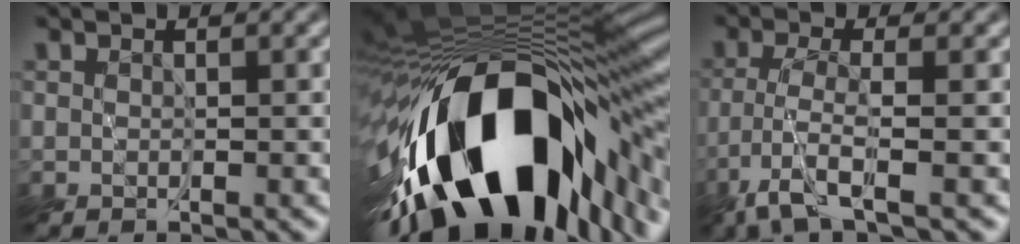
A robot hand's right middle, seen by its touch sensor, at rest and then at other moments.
{"total": 18.5, "force": [-6.9, 8.4, 14.9], "torque": [-0.253, -0.011, -0.110]}
{"total": 3.4, "force": [-2.4, -0.1, 2.4], "torque": [-0.053, -0.005, -0.055]}